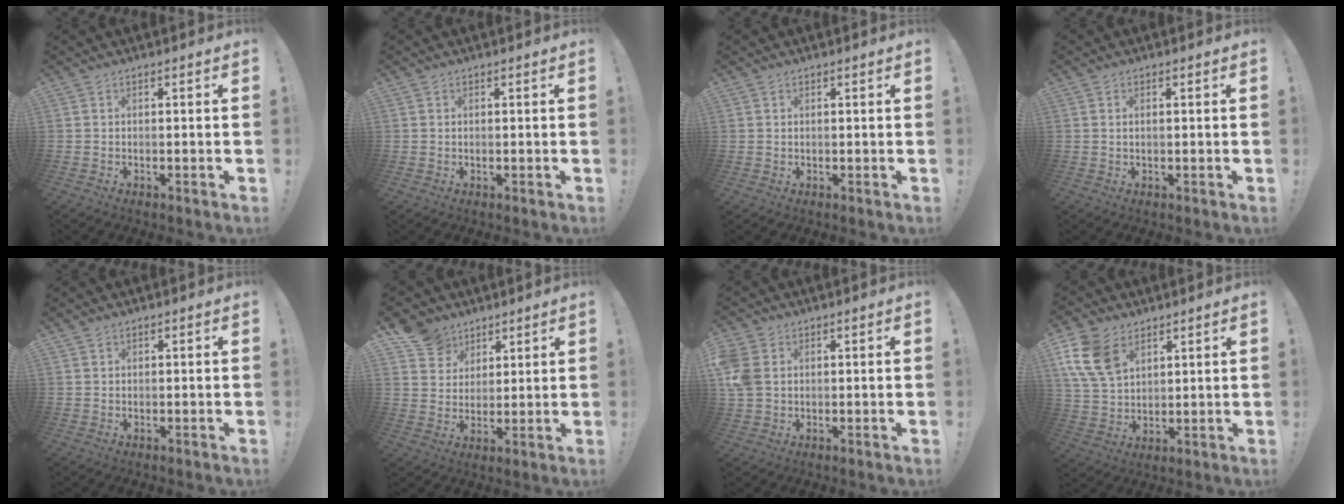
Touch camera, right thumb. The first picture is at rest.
{"total": 1.2, "force": [0.3, 1.2, -0.1], "torque": [0.010, -0.005, 0.002]}
{"total": 2.4, "force": [1.0, 2.2, 0.0], "torque": [0.003, -0.007, 0.017]}
{"total": 1.1, "force": [0.4, 0.2, 1.0], "torque": [-0.019, 0.001, 0.006]}
{"total": 0.6, "force": [0.4, 0.4, -0.1], "torque": [0.002, 0.000, 0.008]}
{"total": 9.9, "force": [6.2, 7.5, 1.9], "torque": [-0.031, -0.044, 0.125]}
{"total": 7.9, "force": [1.5, 6.1, 4.7], "torque": [-0.099, 0.002, 0.031]}
{"total": 13.5, "force": [6.9, 9.0, 7.3], "torque": [-0.148, -0.023, 0.137]}